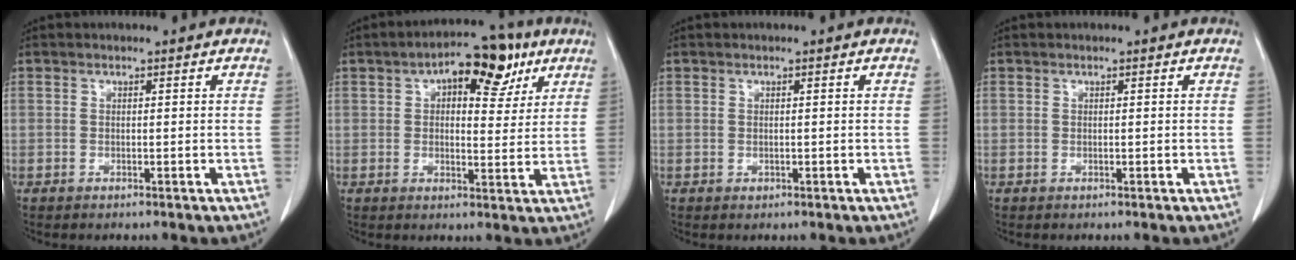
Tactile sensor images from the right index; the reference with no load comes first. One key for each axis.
{"total": 11.6, "fx": 5.4, "fy": 5.2, "fz": 8.8, "tx": -0.124, "ty": 0.030, "tz": 0.078}
{"total": 0.7, "fx": -0.1, "fy": 0.6, "fz": 0.4, "tx": -0.008, "ty": 0.002, "tz": 0.002}
{"total": 0.0}